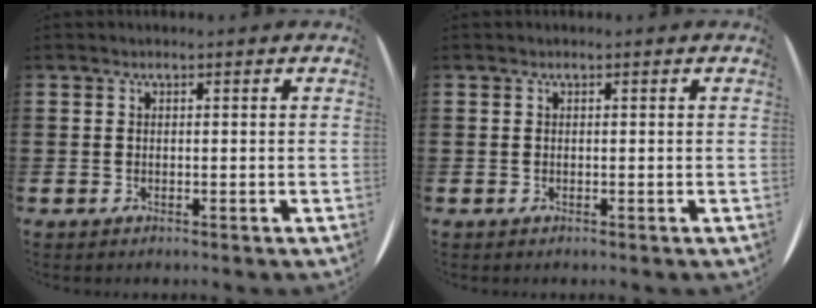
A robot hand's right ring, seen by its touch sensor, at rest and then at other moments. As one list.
[{"total": 0.0}]